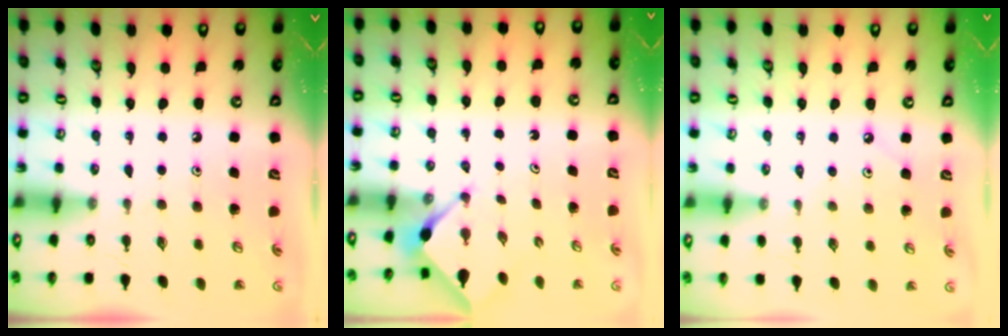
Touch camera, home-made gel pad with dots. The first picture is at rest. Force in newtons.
{"total": 2.9, "press": 2.9, "slide": 0.4}
{"total": 2.2, "press": 2.1, "slide": 0.4}